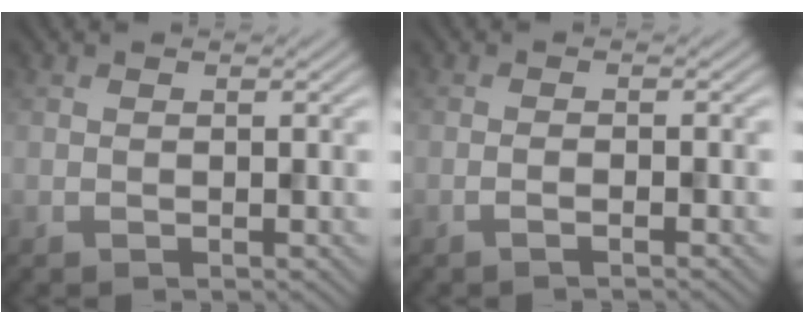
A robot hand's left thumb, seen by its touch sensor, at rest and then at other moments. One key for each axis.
{"total": 1.3, "fx": -0.7, "fy": 0.1, "fz": 1.1, "tx": -0.015, "ty": 0.006, "tz": -0.019}